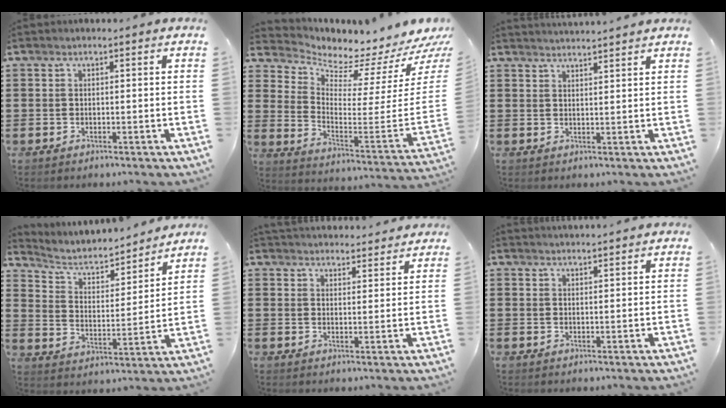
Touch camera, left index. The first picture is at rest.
{"total": 2.8, "force": [2.7, 0.3, 0.6], "torque": [-0.022, -0.067, 0.034]}
{"total": 2.3, "force": [2.2, -0.6, 0.1], "torque": [-0.007, -0.010, 0.043]}
{"total": 4.7, "force": [4.0, 1.7, 1.8], "torque": [-0.060, -0.028, 0.060]}
{"total": 3.4, "force": [3.4, 0.1, -0.2], "torque": [-0.006, -0.016, 0.065]}
{"total": 1.8, "force": [1.7, -0.5, 0.0], "torque": [-0.004, -0.004, 0.036]}